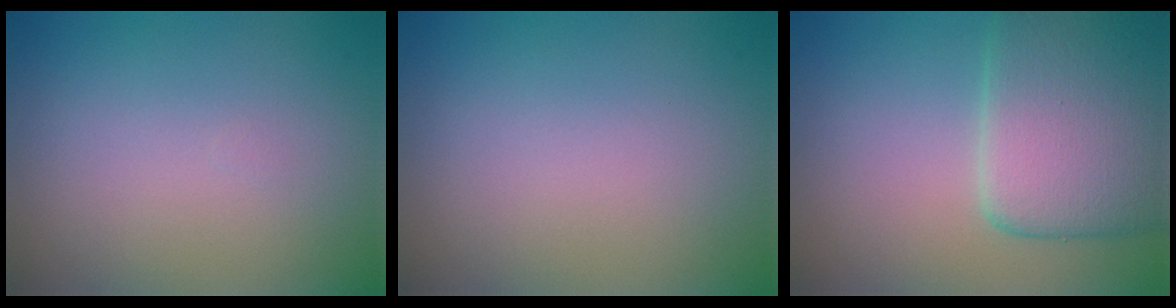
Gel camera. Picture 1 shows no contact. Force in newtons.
{"total": 0.0}
{"total": 6.9, "press": 6.9, "slide": 0.5}